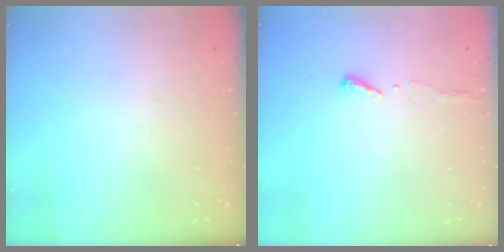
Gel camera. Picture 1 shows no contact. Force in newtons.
{"total": 5.0, "press": 4.9, "slide": 0.4}